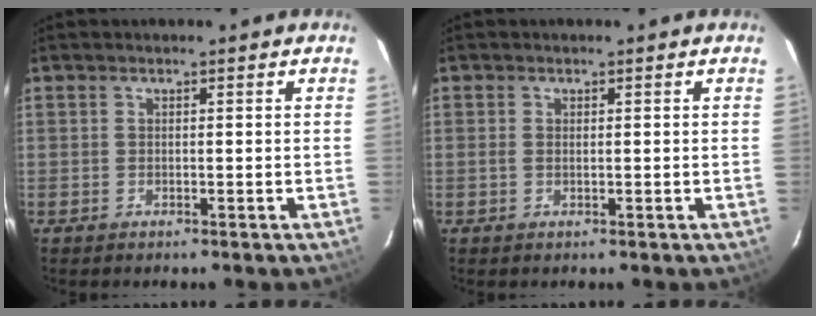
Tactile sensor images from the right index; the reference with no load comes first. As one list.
[{"total": 0.7, "force": [0.1, 0.3, 0.6], "torque": [-0.015, 0.000, 0.001]}]